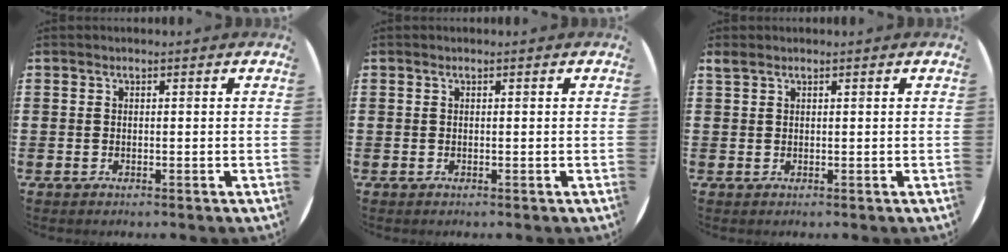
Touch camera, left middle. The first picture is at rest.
{"total": 0.0}
{"total": 0.7, "force": [0.7, 0.1, 0.1], "torque": [-0.003, 0.001, 0.013]}